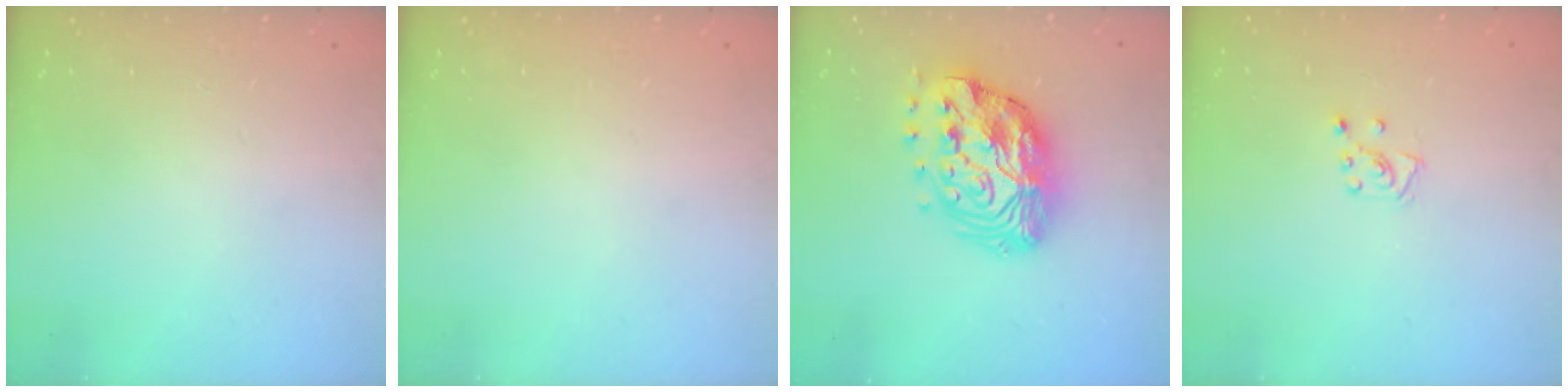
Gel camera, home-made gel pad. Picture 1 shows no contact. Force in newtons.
{"total": 0.0}
{"total": 18.2, "press": 18.1, "slide": 1.3}
{"total": 5.9, "press": 5.8, "slide": 0.7}